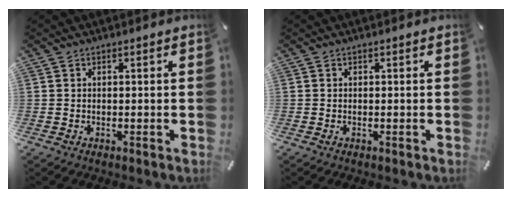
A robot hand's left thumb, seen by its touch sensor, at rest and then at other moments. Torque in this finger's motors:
{"motor_torque": [0.03, 0.13, 0.00, -0.10, 0.00]}